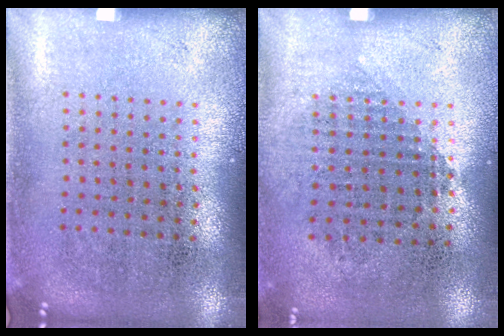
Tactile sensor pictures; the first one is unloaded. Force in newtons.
{"total": 0.9, "press": 0.8, "slide": 0.4}